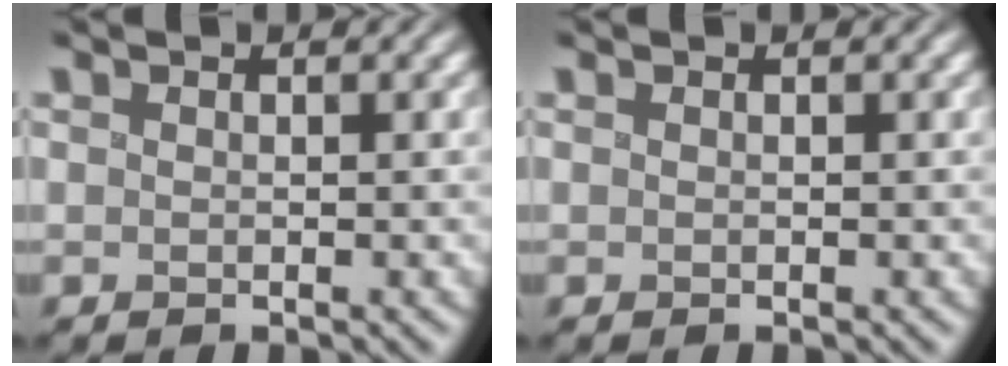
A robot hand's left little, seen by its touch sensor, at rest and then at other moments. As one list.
[{"total": 0.0}]